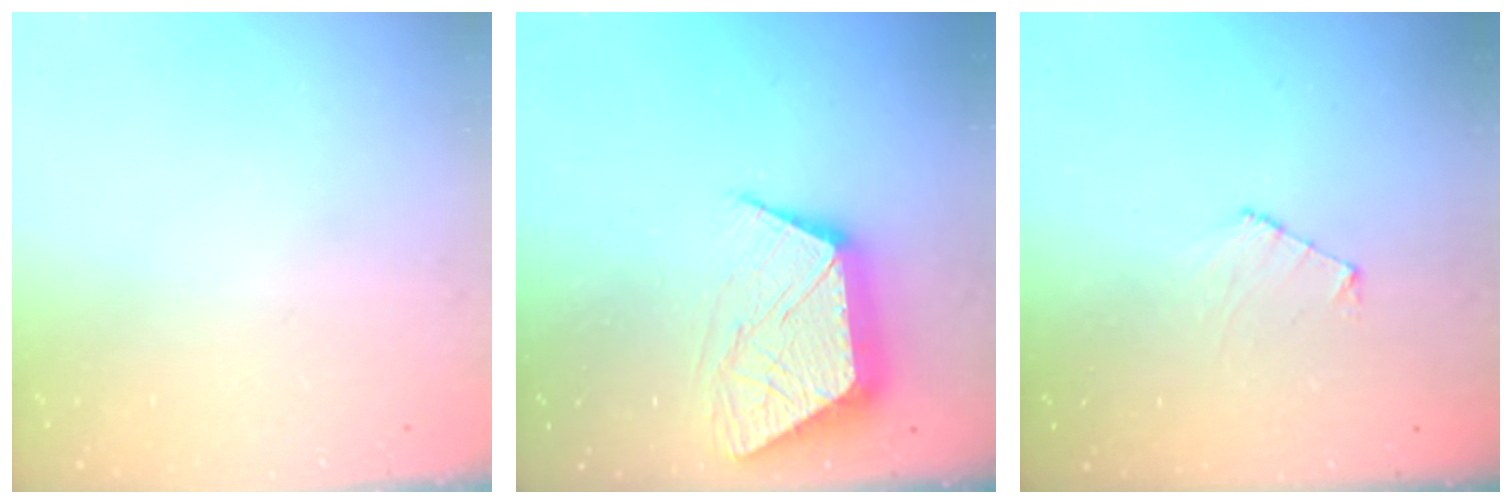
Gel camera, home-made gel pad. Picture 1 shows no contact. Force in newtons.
{"total": 12.4, "press": 12.4, "slide": 0.8}
{"total": 4.6, "press": 4.6, "slide": 0.4}